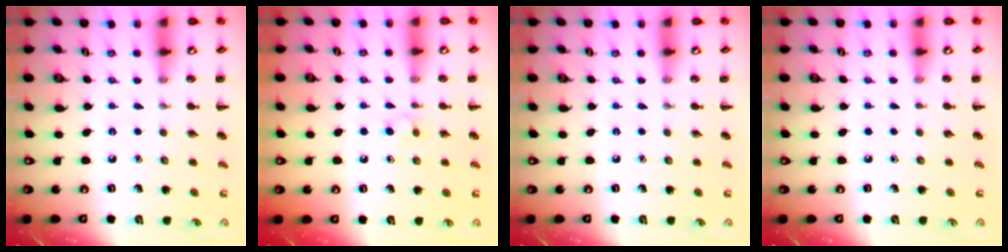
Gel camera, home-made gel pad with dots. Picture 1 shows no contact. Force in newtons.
{"total": 2.6, "press": 2.3, "slide": 1.2}
{"total": 0.0}
{"total": 0.0}